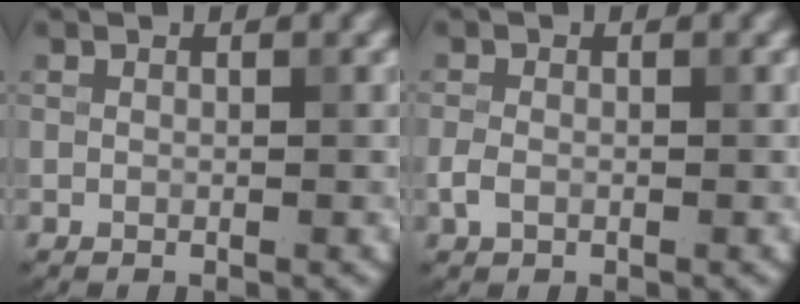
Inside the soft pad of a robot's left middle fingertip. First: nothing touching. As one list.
[{"total": 1.3, "force": [-0.5, 0.9, 0.8], "torque": [-0.017, 0.001, -0.013]}]